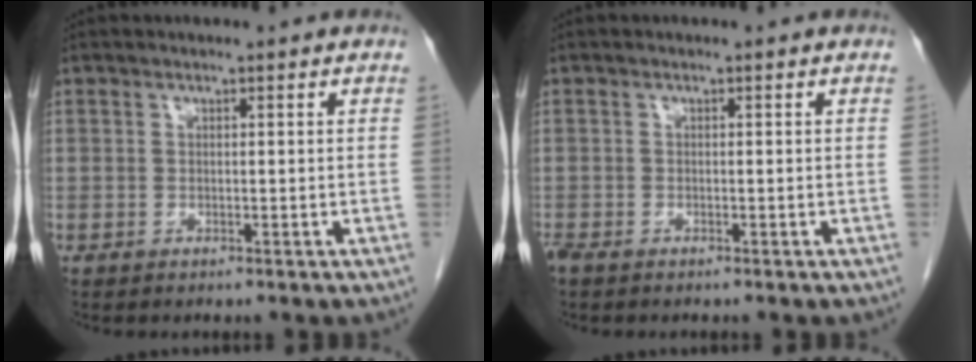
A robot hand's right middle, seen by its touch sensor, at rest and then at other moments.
{"total": 1.3, "force": [-1.0, 0.4, 0.6], "torque": [-0.020, -0.005, -0.020]}